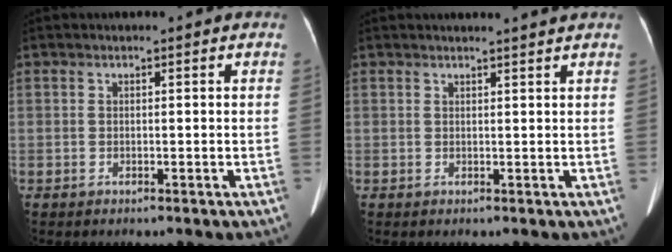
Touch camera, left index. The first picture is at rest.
{"total": 2.7, "force": [2.5, -0.7, 0.8], "torque": [-0.013, 0.001, 0.030]}